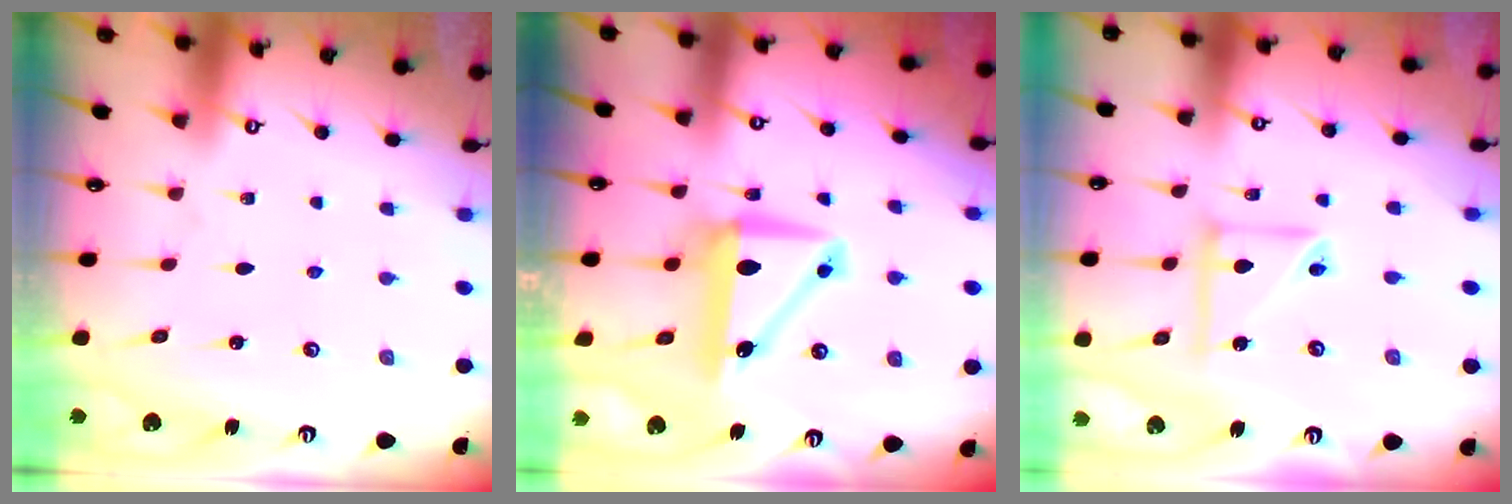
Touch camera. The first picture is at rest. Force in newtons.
{"total": 8.9, "press": 8.7, "slide": 2.0}
{"total": 9.5, "press": 9.5, "slide": 0.7}